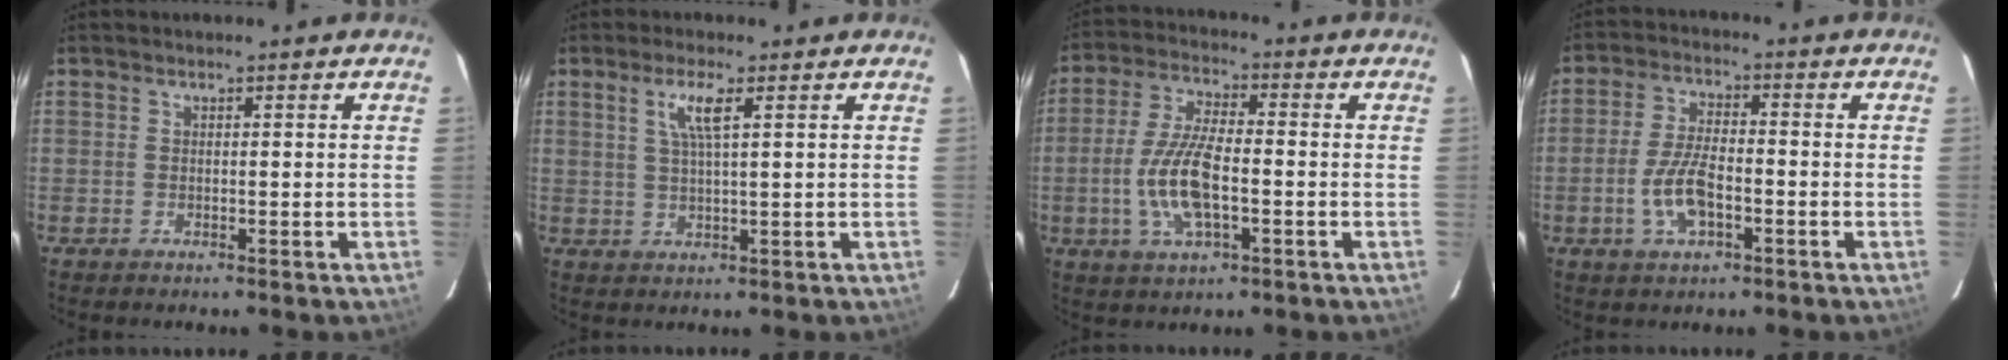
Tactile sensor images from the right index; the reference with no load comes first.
{"total": 4.3, "force": [1.9, 0.1, 3.8], "torque": [-0.076, 0.000, 0.035]}
{"total": 11.2, "force": [-2.6, 3.9, 10.1], "torque": [-0.211, -0.001, -0.050]}
{"total": 8.0, "force": [-2.8, 3.3, 6.8], "torque": [-0.142, 0.000, -0.051]}